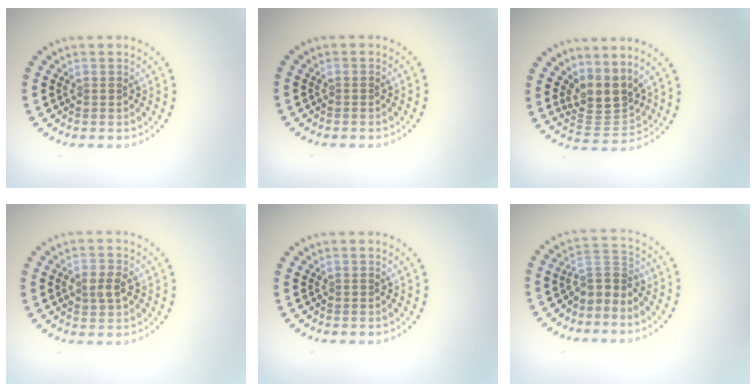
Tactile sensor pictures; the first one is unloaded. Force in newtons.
{"total": 0.0}
{"total": 3.5, "press": 2.6, "slide": 2.4}
{"total": 2.4, "press": 2.4, "slide": 0.2}
{"total": 0.0}
{"total": 2.7, "press": 2.0, "slide": 1.9}